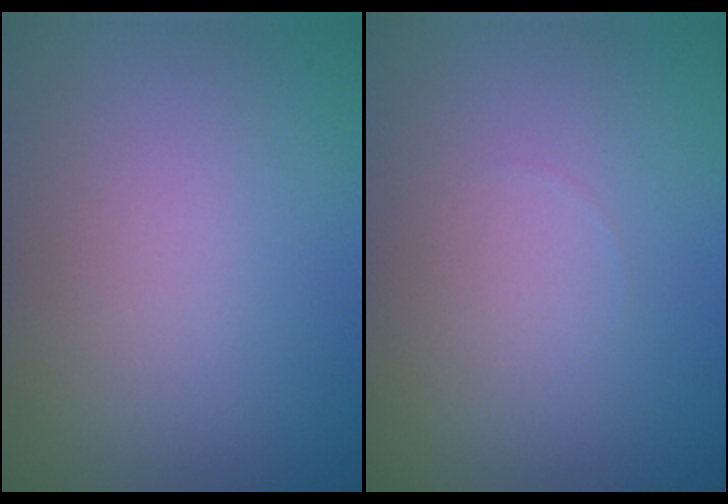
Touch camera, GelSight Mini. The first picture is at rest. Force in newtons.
{"total": 0.0}